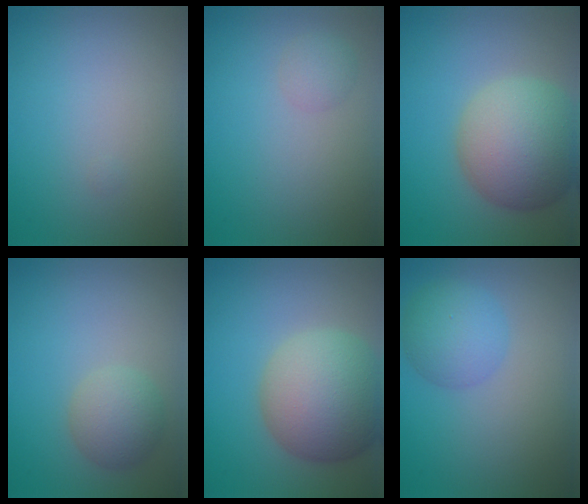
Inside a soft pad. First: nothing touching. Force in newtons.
{"total": 1.4, "press": 1.4, "slide": 0.1}
{"total": 9.0, "press": 9.0, "slide": 0.4}
{"total": 2.7, "press": 2.7, "slide": 0.2}
{"total": 9.3, "press": 9.3, "slide": 0.6}
{"total": 3.9, "press": 3.9, "slide": 0.2}